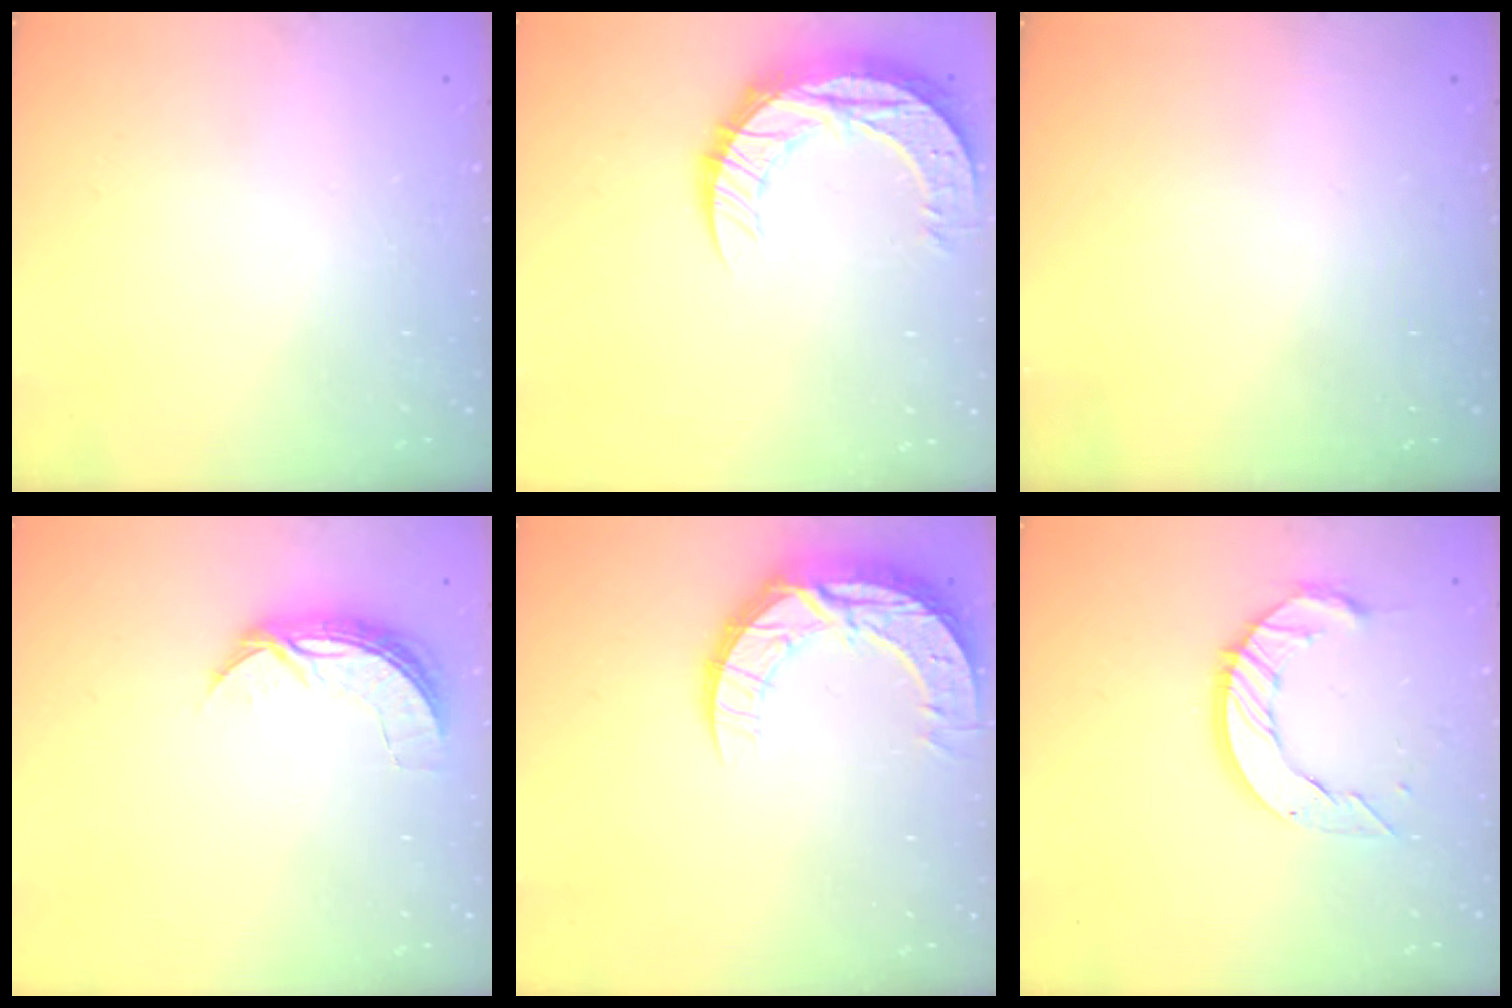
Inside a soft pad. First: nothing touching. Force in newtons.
{"total": 12.8, "press": 12.8, "slide": 0.9}
{"total": 0.0}
{"total": 6.8, "press": 6.8, "slide": 0.7}
{"total": 12.9, "press": 12.9, "slide": 1.1}
{"total": 11.2, "press": 11.1, "slide": 0.9}